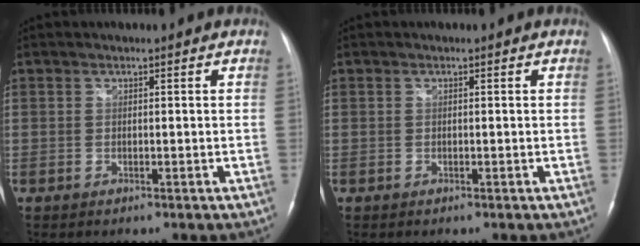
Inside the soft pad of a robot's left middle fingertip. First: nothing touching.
{"total": 0.0}